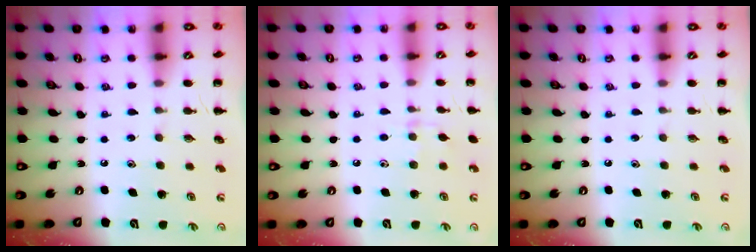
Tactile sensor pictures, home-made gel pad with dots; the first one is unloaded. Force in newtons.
{"total": 5.4, "press": 5.1, "slide": 1.7}
{"total": 0.0}